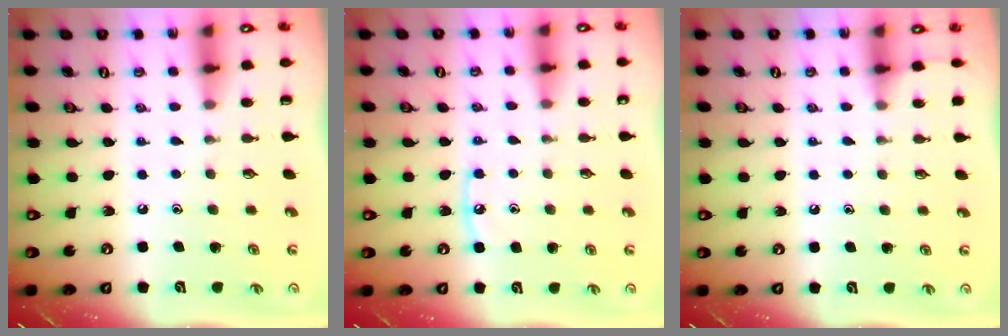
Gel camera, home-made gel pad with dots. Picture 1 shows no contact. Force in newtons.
{"total": 5.7, "press": 5.7, "slide": 0.6}
{"total": 2.9, "press": 2.9, "slide": 0.4}